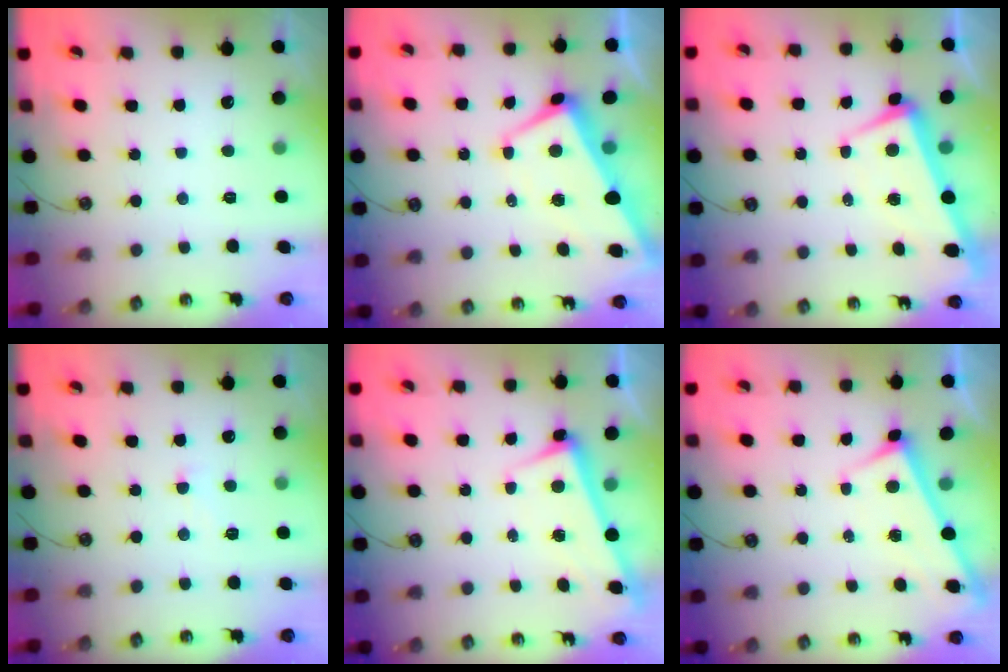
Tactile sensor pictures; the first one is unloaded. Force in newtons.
{"total": 1.0, "press": 0.2, "slide": 1.0}
{"total": 0.8, "press": 0.1, "slide": 0.8}
{"total": 3.0, "press": 3.0, "slide": 0.3}
{"total": 2.7, "press": 2.7, "slide": 0.7}
{"total": 3.0, "press": 3.0, "slide": 0.2}